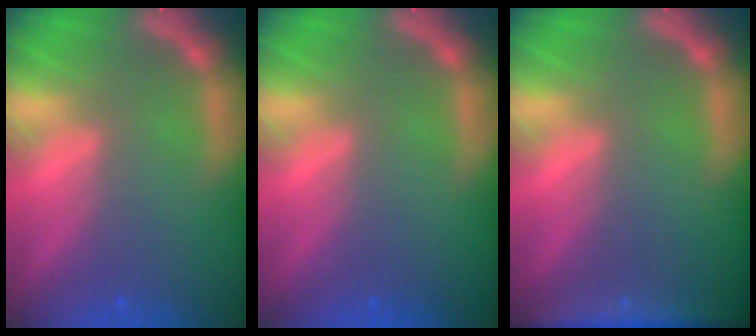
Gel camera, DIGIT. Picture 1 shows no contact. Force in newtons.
{"total": 0.0}
{"total": 5.0}